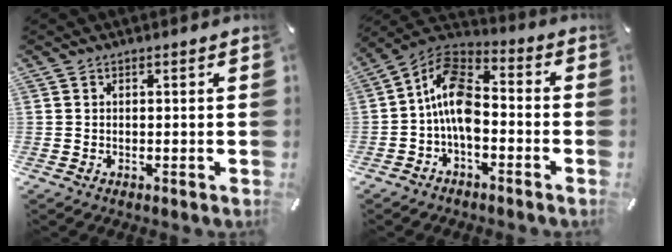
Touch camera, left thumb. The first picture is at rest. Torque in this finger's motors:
{"motor_torque": [-0.10, 1.65, 1.42, -0.16, 0.48]}